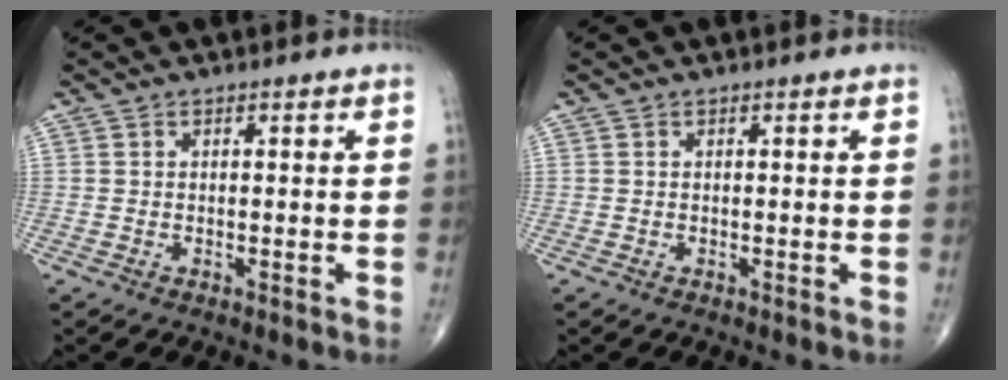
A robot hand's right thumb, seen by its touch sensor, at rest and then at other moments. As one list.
[{"total": 0.0}]